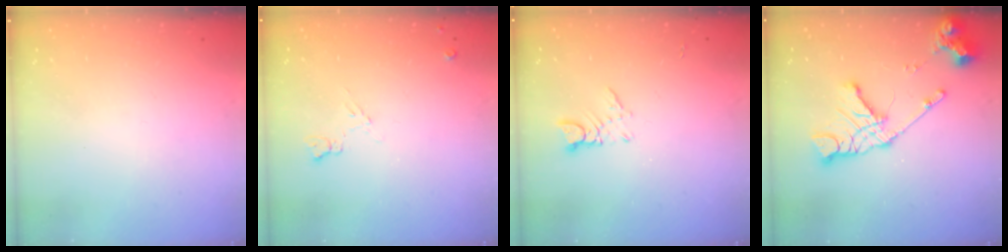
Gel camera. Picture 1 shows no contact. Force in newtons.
{"total": 5.8, "press": 5.7, "slide": 0.9}
{"total": 3.1, "press": 3.1, "slide": 0.2}
{"total": 16.2, "press": 16.1, "slide": 2.0}